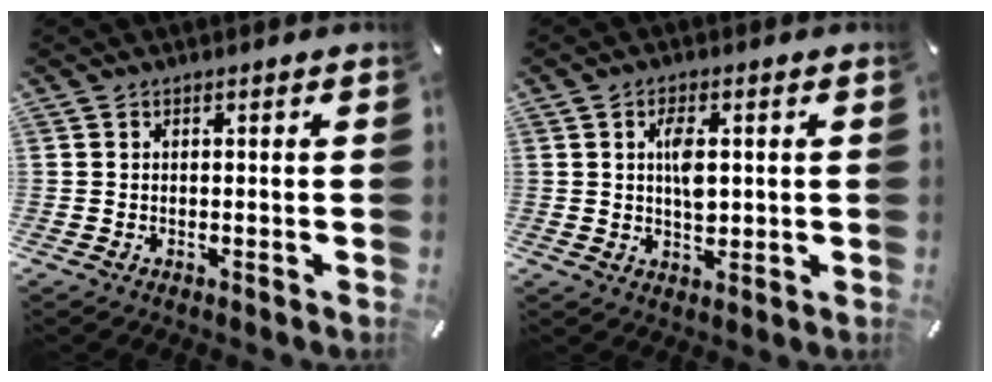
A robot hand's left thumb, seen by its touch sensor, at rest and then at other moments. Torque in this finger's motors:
{"motor_torque": [0.89, 0.78, 0.69, -0.18, 0.03]}